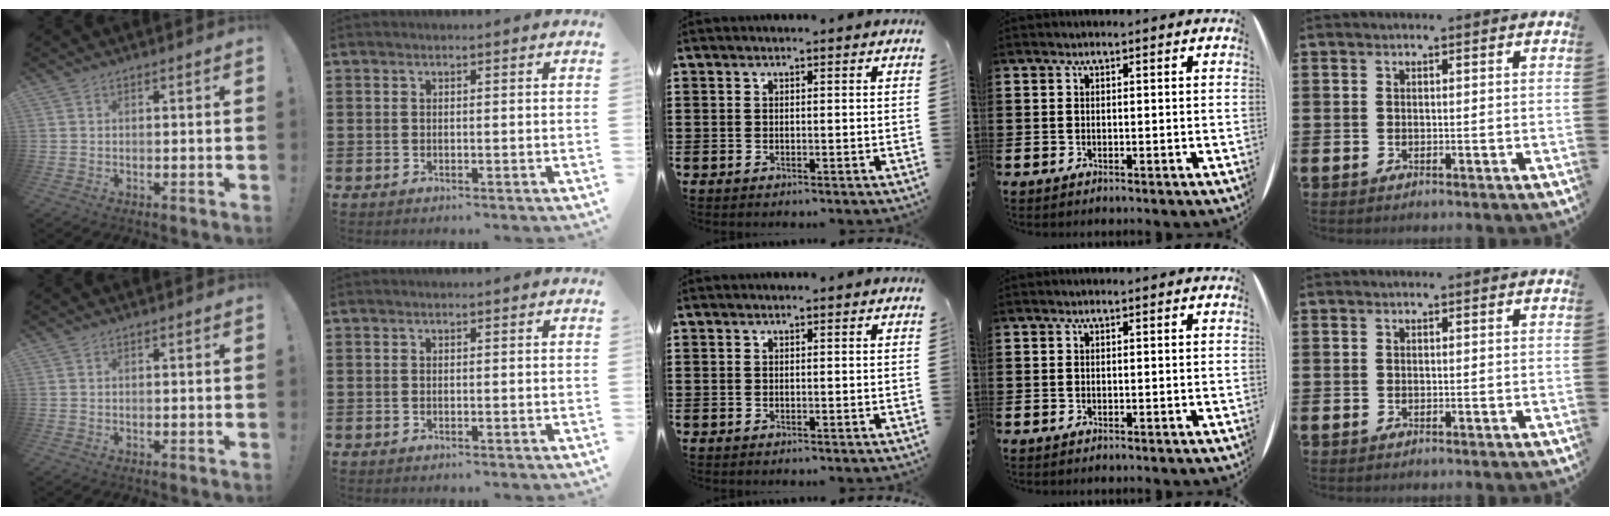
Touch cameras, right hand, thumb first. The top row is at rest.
{}